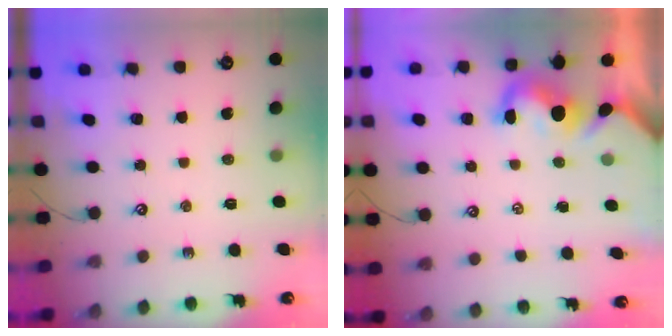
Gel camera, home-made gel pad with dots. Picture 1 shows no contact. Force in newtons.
{"total": 1.4, "press": 1.1, "slide": 0.9}